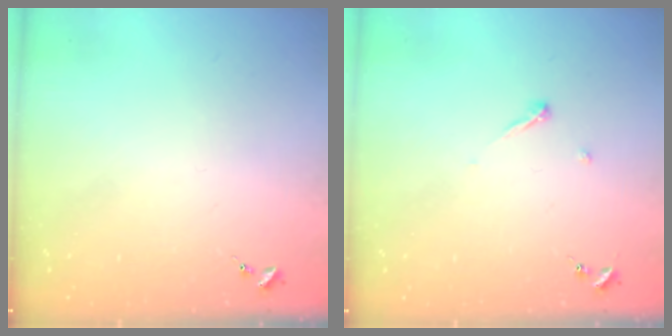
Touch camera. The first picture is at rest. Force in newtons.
{"total": 3.4, "press": 3.4, "slide": 0.4}